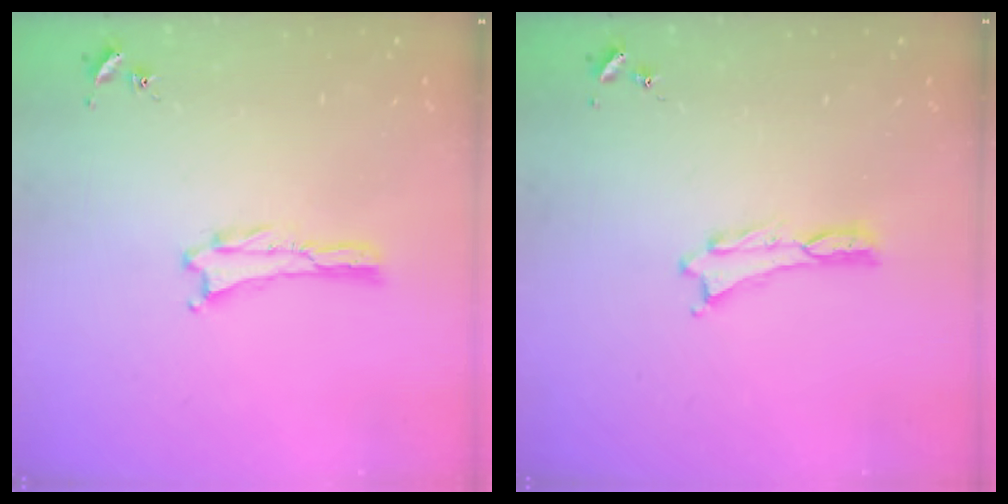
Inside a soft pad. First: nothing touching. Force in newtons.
{"total": 0.0}